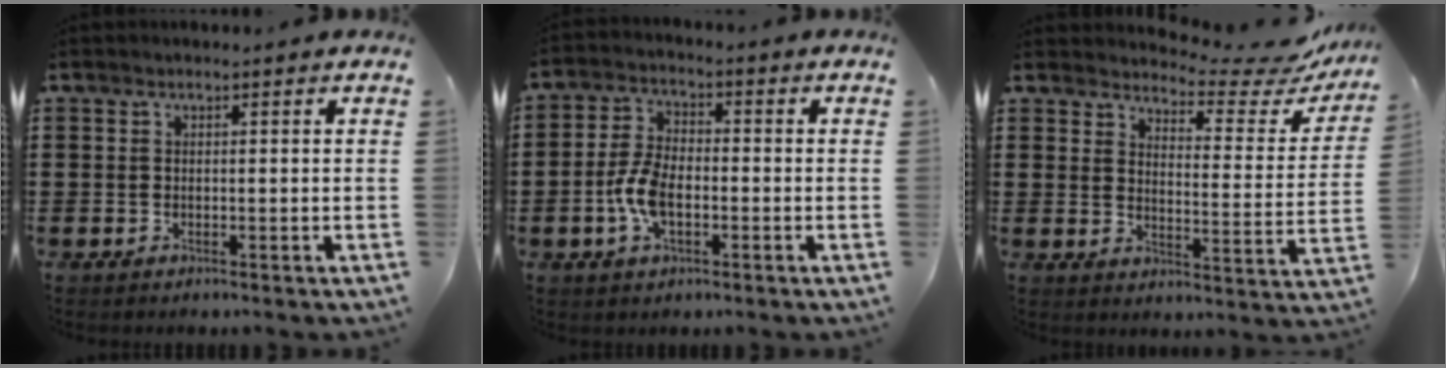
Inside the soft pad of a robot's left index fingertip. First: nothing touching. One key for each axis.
{"total": 6.6, "fx": -1.7, "fy": 3.4, "fz": 5.5, "tx": -0.128, "ty": 0.000, "tz": -0.037}
{"total": 5.5, "fx": 5.2, "fy": 1.0, "fz": 1.6, "tx": -0.037, "ty": -0.046, "tz": 0.085}